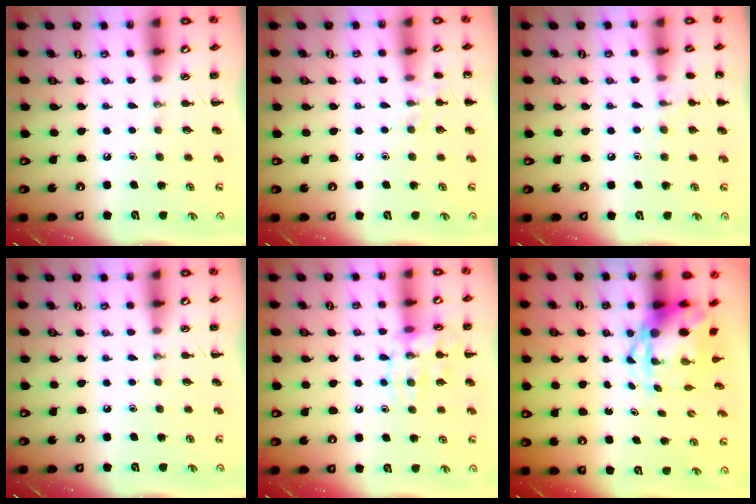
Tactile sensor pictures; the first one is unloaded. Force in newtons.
{"total": 6.5, "press": 6.2, "slide": 2.1}
{"total": 7.0, "press": 6.8, "slide": 1.8}
{"total": 0.0}
{"total": 13.1, "press": 13.0, "slide": 1.1}
{"total": 4.8, "press": 4.6, "slide": 1.2}